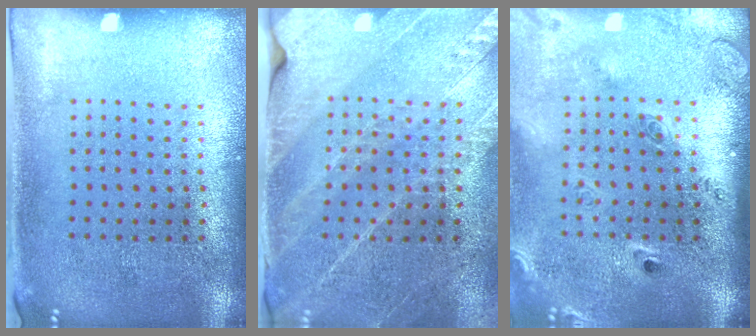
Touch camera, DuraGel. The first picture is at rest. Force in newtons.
{"total": 2.7, "press": 2.7, "slide": 0.1}
{"total": 2.8, "press": 1.9, "slide": 2.0}